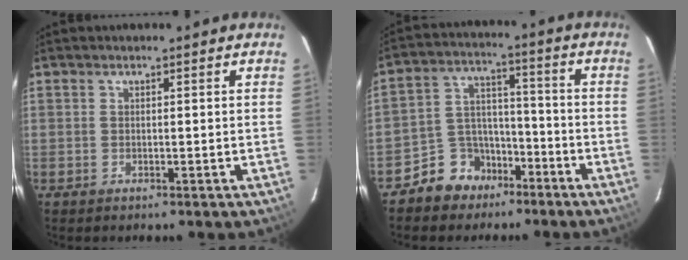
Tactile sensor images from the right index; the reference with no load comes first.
{"total": 9.1, "force": [-6.2, 6.5, 1.7], "torque": [-0.037, 0.040, -0.100]}